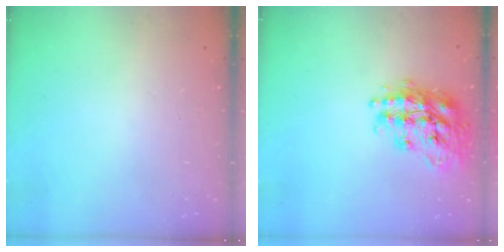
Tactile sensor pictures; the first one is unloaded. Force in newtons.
{"total": 20.1, "press": 20.1, "slide": 1.4}